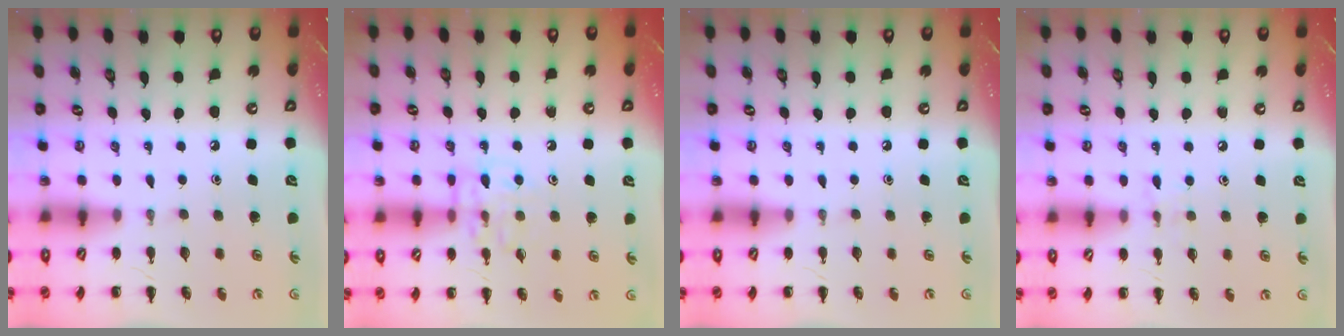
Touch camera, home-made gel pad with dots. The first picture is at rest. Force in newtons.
{"total": 9.7, "press": 9.7, "slide": 0.6}
{"total": 0.0}
{"total": 5.4, "press": 5.2, "slide": 1.6}